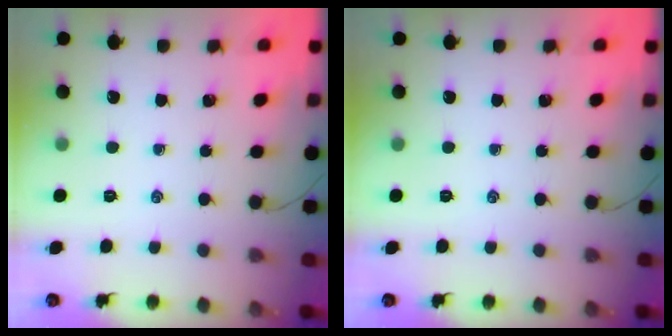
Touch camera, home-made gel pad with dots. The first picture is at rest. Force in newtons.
{"total": 0.0}